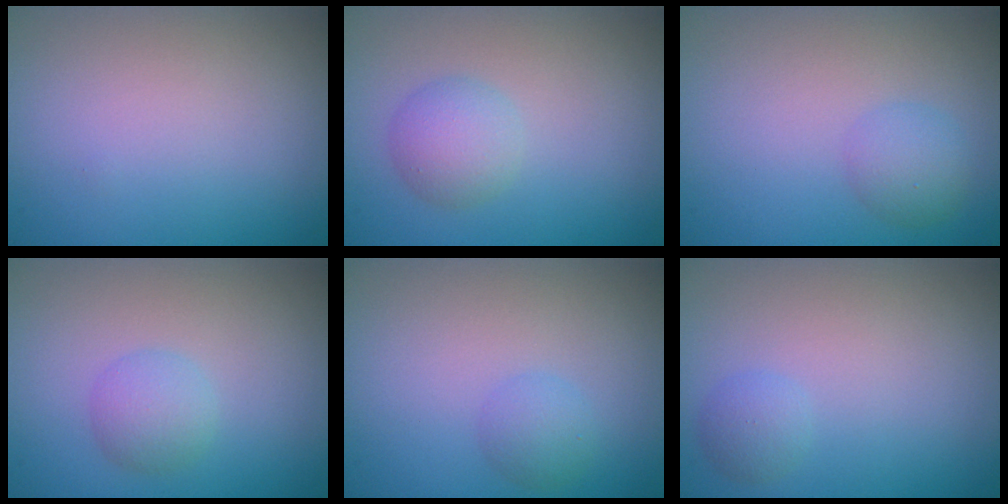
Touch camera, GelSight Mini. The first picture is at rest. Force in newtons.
{"total": 2.6, "press": 2.6, "slide": 0.1}
{"total": 2.1, "press": 2.1, "slide": 0.1}
{"total": 2.0, "press": 2.0, "slide": 0.0}
{"total": 1.6, "press": 1.5, "slide": 0.1}
{"total": 1.3, "press": 1.3, "slide": 0.1}